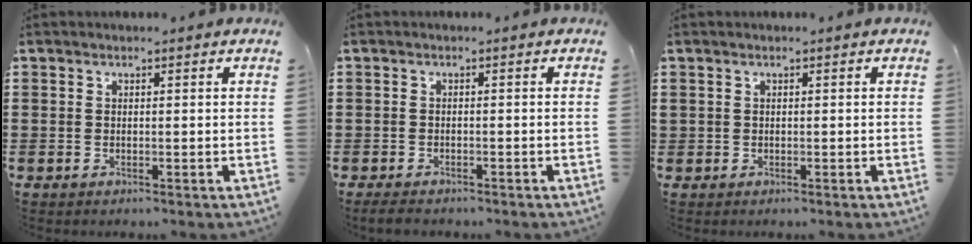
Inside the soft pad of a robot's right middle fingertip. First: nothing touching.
{"total": 1.3, "force": [-1.2, 0.4, 0.3], "torque": [-0.008, 0.001, -0.024]}
{"total": 0.5, "force": [0.1, 0.5, 0.0], "torque": [-0.001, 0.006, 0.001]}